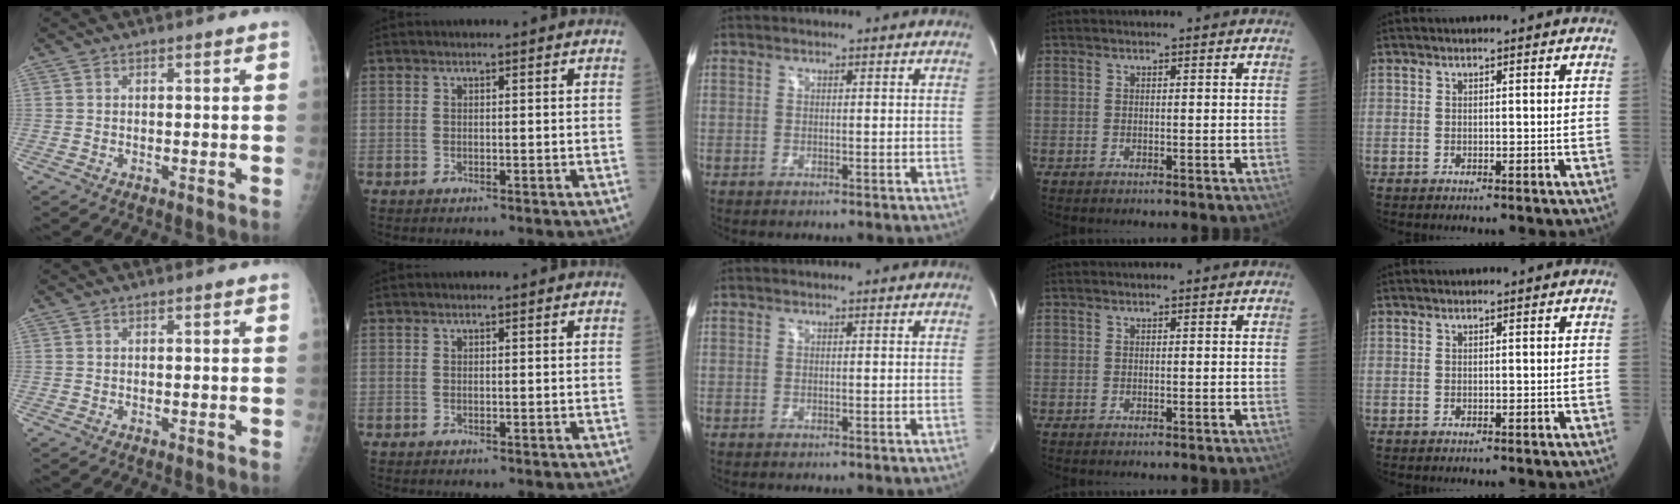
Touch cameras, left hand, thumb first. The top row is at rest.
{}